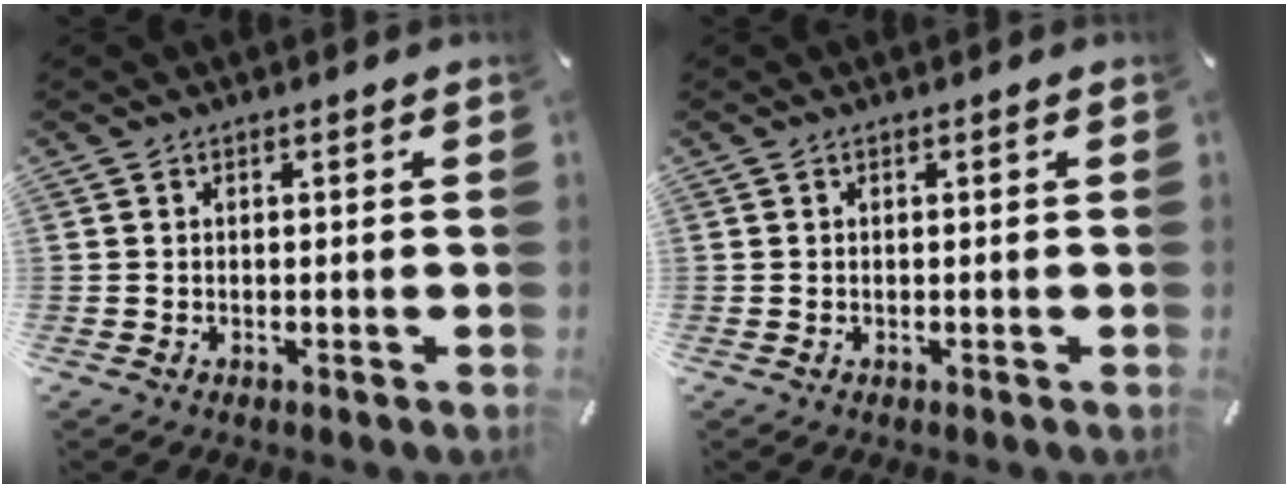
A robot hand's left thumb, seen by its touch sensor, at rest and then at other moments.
{"total": 0.0}